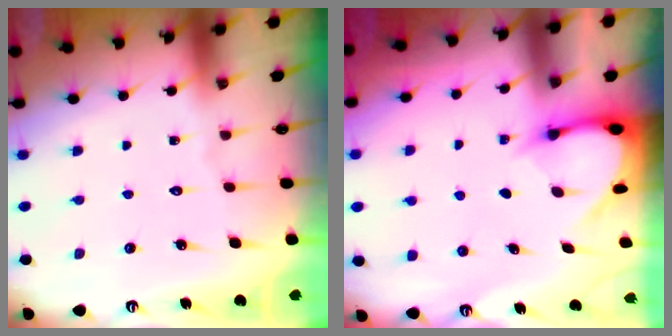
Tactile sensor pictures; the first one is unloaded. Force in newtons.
{"total": 3.6, "press": 3.6, "slide": 0.3}